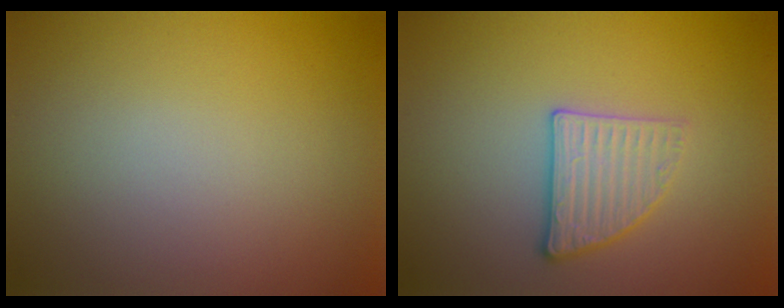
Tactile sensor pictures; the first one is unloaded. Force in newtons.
{"total": 2.7, "press": 2.6, "slide": 0.8}